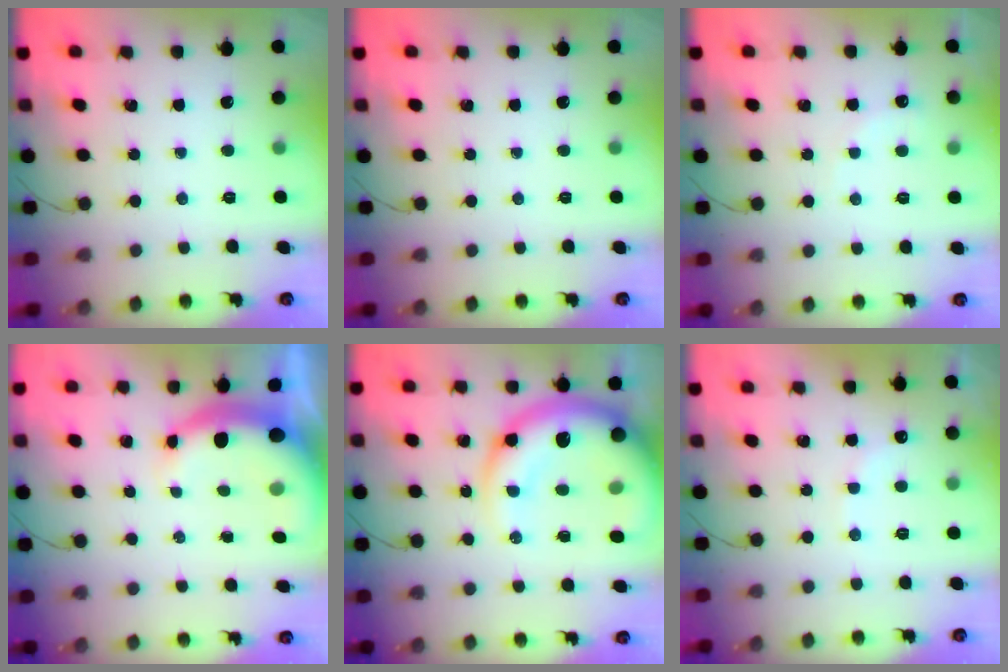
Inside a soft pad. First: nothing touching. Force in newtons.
{"total": 0.0}
{"total": 5.6, "press": 5.5, "slide": 1.1}
{"total": 6.3, "press": 6.2, "slide": 1.3}
{"total": 20.2, "press": 19.6, "slide": 4.9}
{"total": 7.2, "press": 7.1, "slide": 1.3}